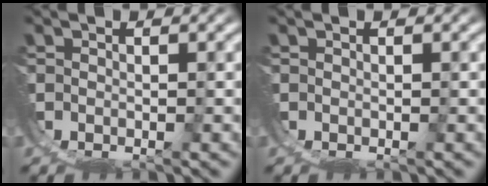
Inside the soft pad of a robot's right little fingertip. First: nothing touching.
{"total": 0.0}